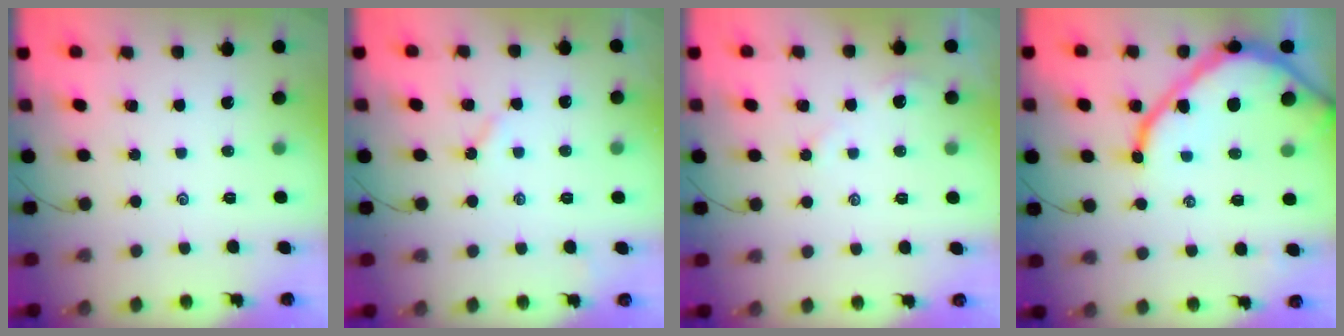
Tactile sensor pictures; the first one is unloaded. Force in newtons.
{"total": 2.2, "press": 2.2, "slide": 0.4}
{"total": 2.8, "press": 2.8, "slide": 0.4}
{"total": 15.9, "press": 15.7, "slide": 1.8}